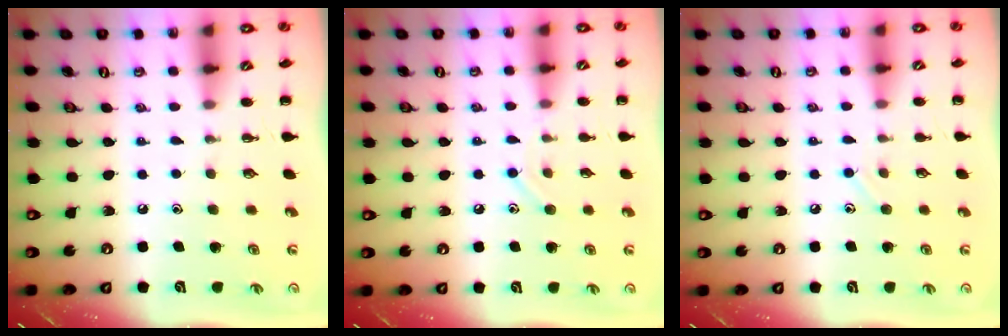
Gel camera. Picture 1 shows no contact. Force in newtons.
{"total": 7.8, "press": 7.4, "slide": 2.4}
{"total": 5.3, "press": 4.9, "slide": 1.9}